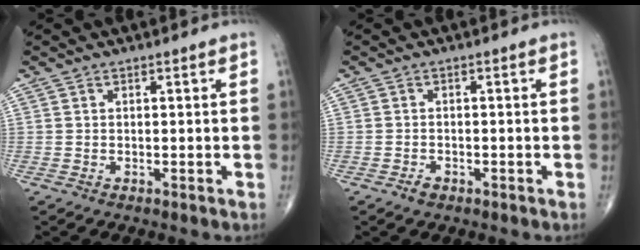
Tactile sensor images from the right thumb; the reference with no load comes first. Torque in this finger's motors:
{"motor_torque": [2.50, 2.41, -0.03, -0.29, -0.02]}